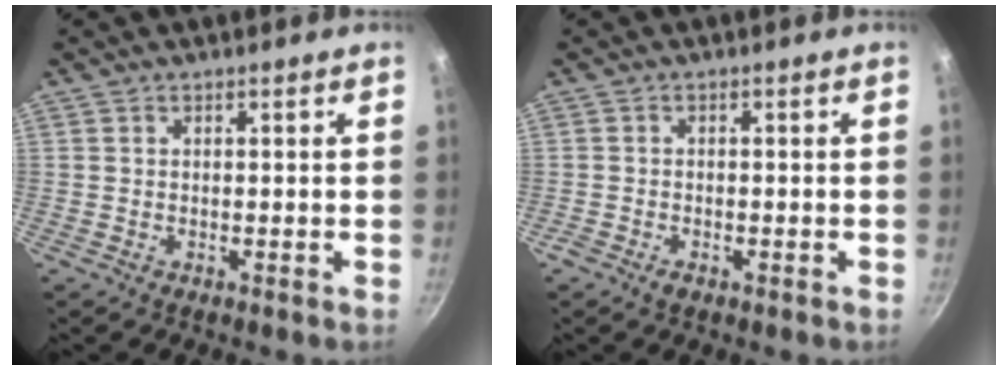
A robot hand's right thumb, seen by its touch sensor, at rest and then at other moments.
{"total": 1.8, "force": [-1.2, 1.0, 1.0], "torque": [-0.027, 0.006, -0.024]}